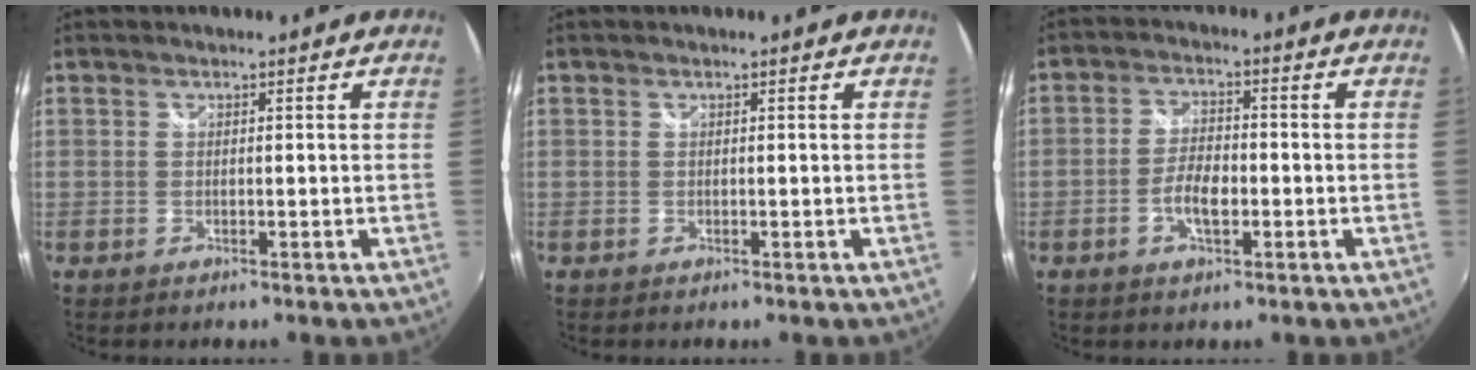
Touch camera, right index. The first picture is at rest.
{"total": 0.0}
{"total": 5.4, "force": [-1.8, 2.3, 4.5], "torque": [-0.093, 0.004, -0.033]}